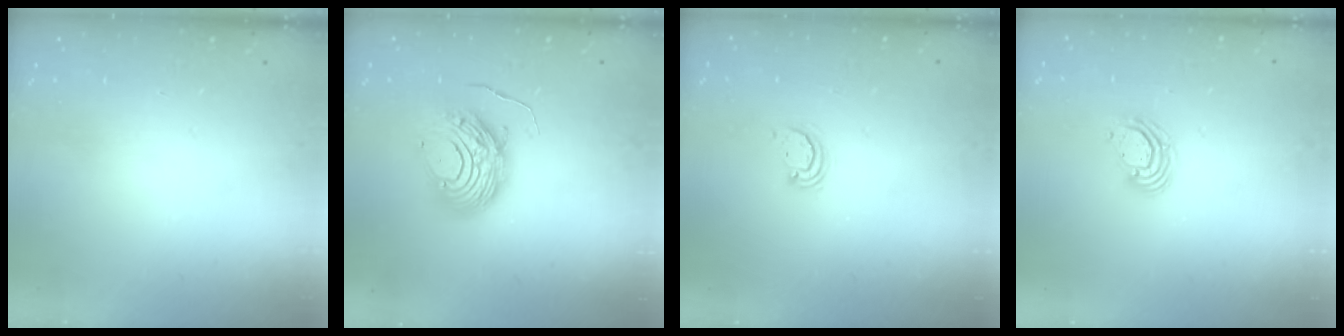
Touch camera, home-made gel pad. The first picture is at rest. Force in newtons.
{"total": 11.1, "press": 11.0, "slide": 1.0}
{"total": 2.5, "press": 2.5, "slide": 0.3}
{"total": 6.8, "press": 6.7, "slide": 0.8}